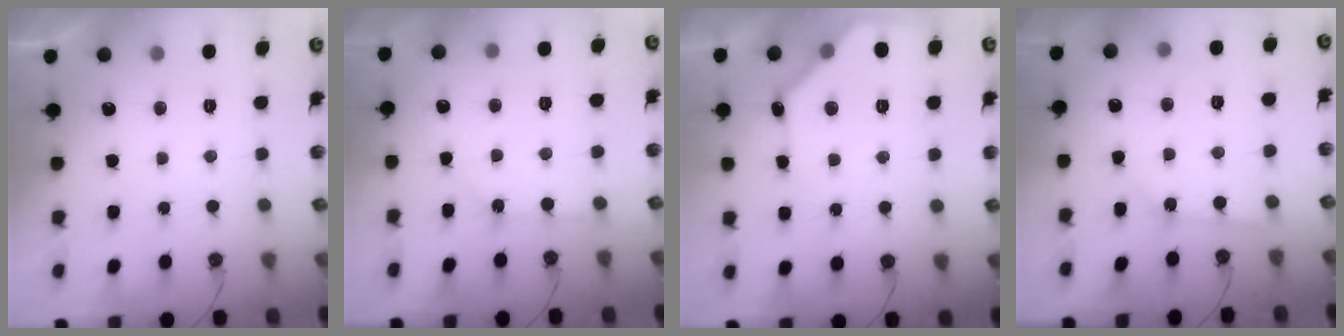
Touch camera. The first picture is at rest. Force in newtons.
{"total": 2.6, "press": 2.6, "slide": 0.3}
{"total": 11.7, "press": 11.7, "slide": 0.2}
{"total": 1.9, "press": 1.8, "slide": 0.2}